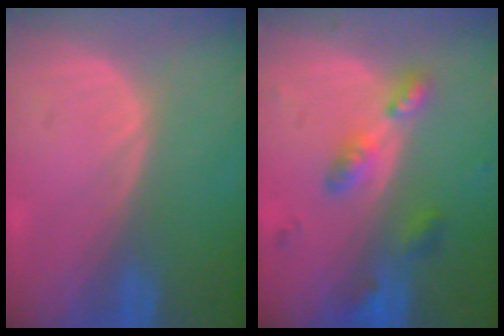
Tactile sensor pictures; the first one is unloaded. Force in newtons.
{"total": 5.2, "press": 5.1, "slide": 0.7}